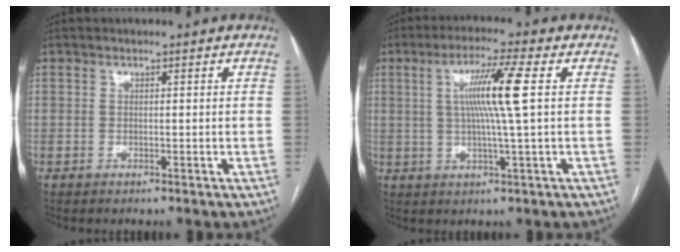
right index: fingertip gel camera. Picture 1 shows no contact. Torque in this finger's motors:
{"motor_torque": [1.35, 0.49, 0.38, 0.18]}